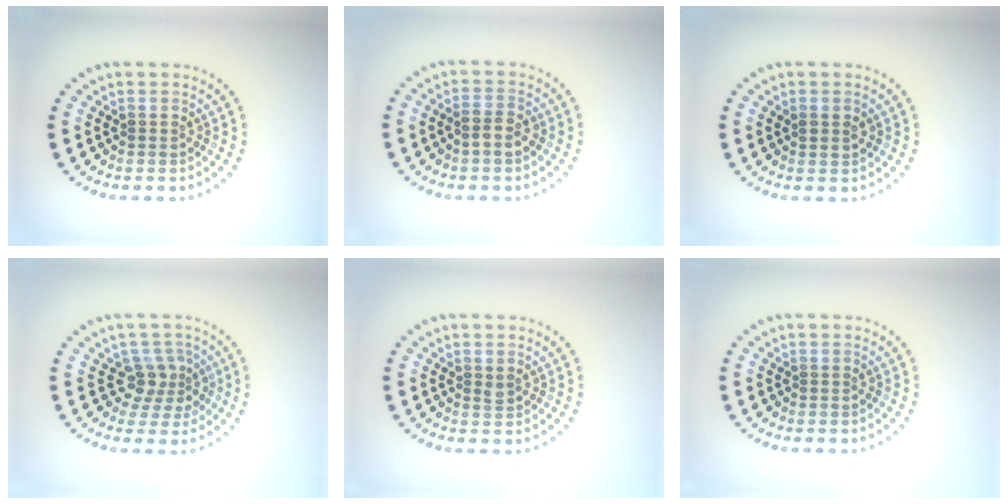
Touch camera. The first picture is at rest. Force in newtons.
{"total": 1.6, "press": 1.5, "slide": 0.5}
{"total": 1.1, "press": 1.0, "slide": 0.4}
{"total": 2.7, "press": 2.1, "slide": 1.7}
{"total": 0.6, "press": 0.5, "slide": 0.3}
{"total": 0.0}